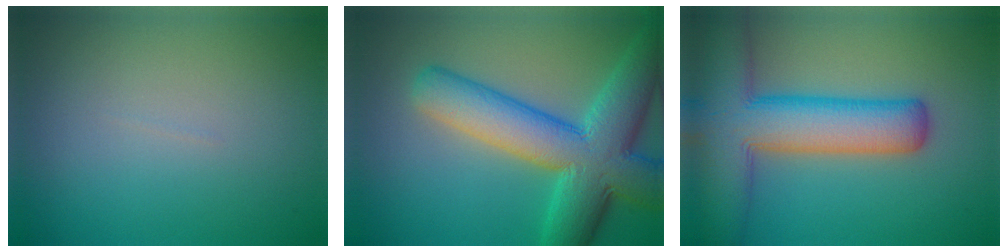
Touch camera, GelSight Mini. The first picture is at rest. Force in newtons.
{"total": 11.0, "press": 11.0, "slide": 0.1}
{"total": 10.4, "press": 10.4, "slide": 0.6}